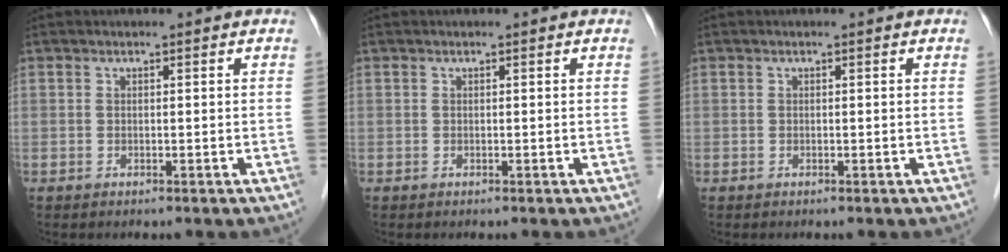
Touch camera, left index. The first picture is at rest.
{"total": 0.0}
{"total": 0.0}